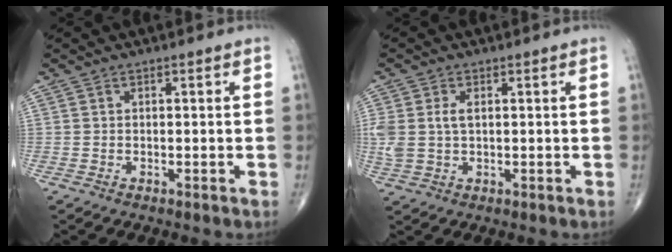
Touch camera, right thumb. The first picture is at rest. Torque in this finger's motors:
{"motor_torque": [0.42, 0.56, 0.65, 0.22, 0.23]}